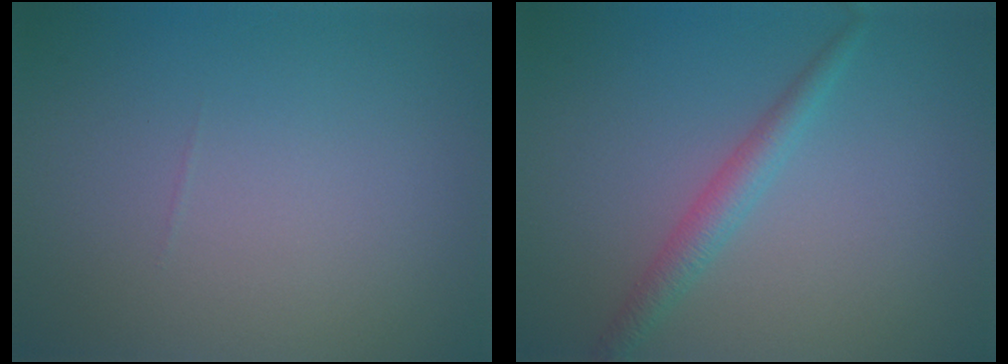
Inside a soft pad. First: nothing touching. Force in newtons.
{"total": 2.3, "press": 2.2, "slide": 0.1}